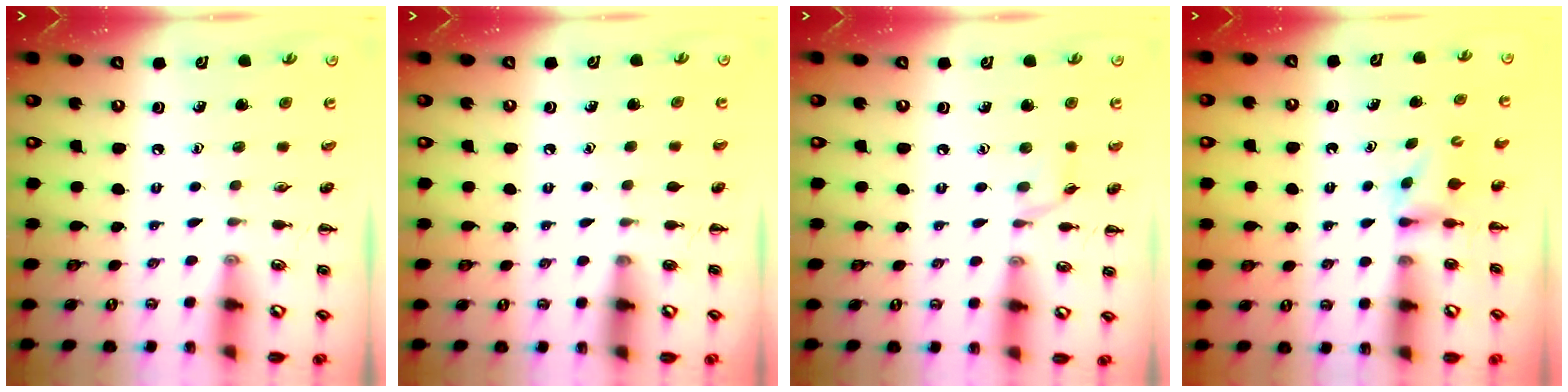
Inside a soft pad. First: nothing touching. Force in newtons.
{"total": 0.0}
{"total": 6.0, "press": 6.0, "slide": 0.6}
{"total": 3.6, "press": 3.3, "slide": 1.3}